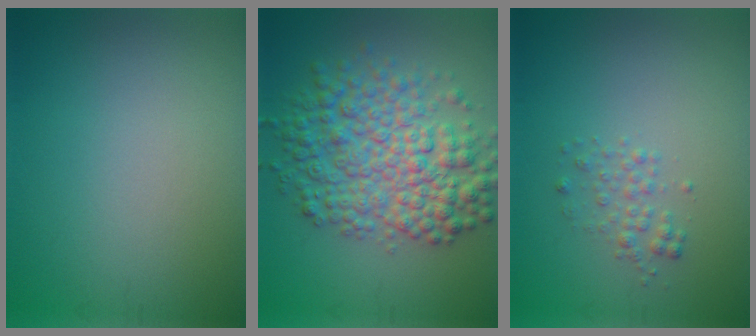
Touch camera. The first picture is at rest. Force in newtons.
{"total": 8.1, "press": 8.1, "slide": 0.1}
{"total": 1.4, "press": 1.4, "slide": 0.0}